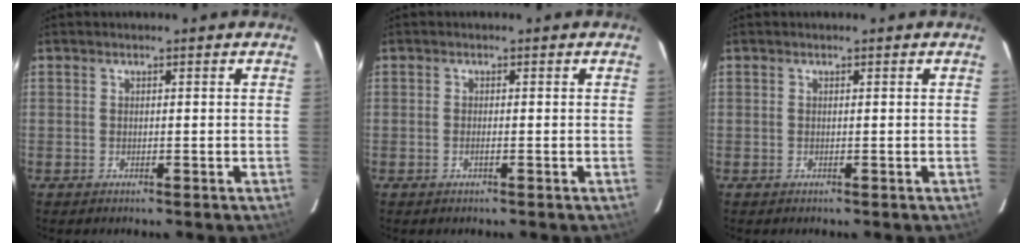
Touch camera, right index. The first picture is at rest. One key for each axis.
{"total": 0.7, "fx": -0.3, "fy": 0.1, "fz": 0.7, "tx": -0.016, "ty": 0.000, "tz": -0.004}
{"total": 0.0}